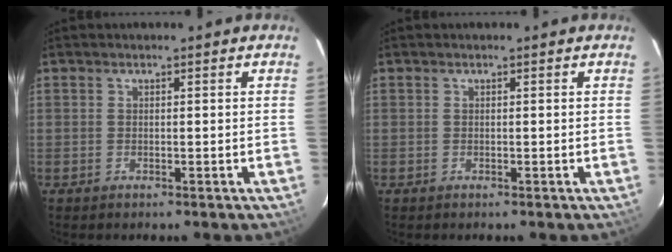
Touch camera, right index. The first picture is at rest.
{"total": 0.0}